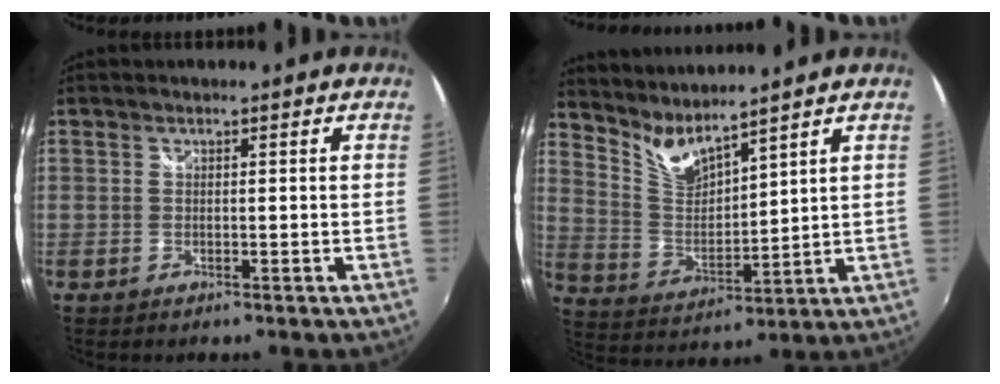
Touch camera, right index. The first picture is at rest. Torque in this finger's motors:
{"motor_torque": [-0.11, 0.53, 0.06, 0.00]}